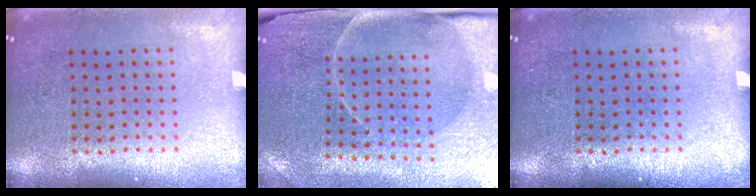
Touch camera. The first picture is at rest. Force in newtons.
{"total": 3.8, "press": 3.7, "slide": 0.7}
{"total": 0.0}